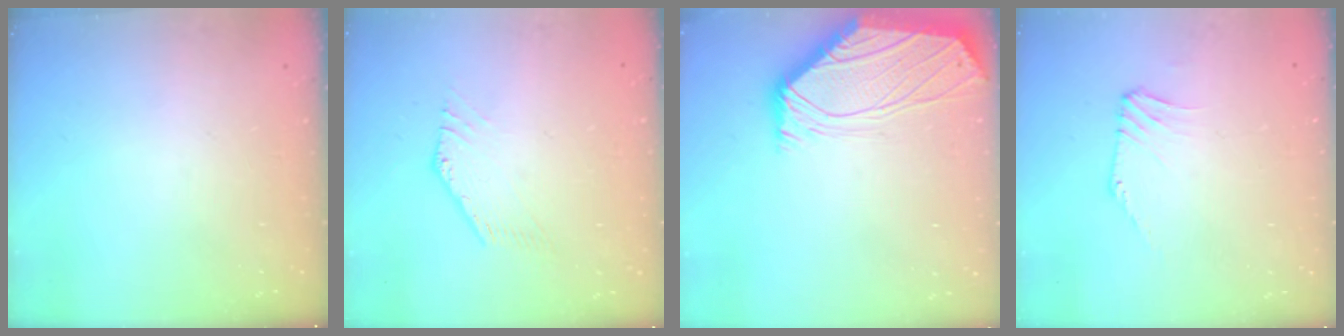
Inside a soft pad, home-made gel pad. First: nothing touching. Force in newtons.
{"total": 0.6, "press": 0.5, "slide": 0.3}
{"total": 1.0, "press": 0.9, "slide": 0.3}
{"total": 0.0}